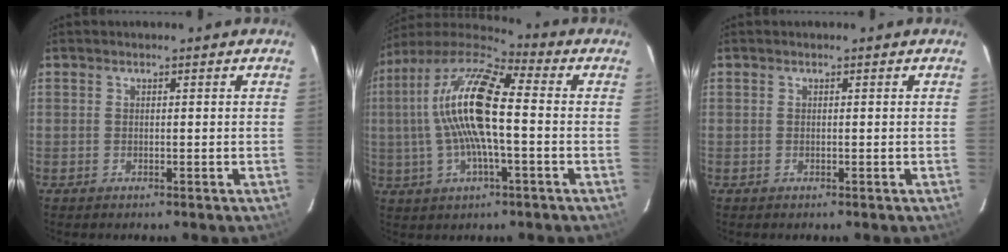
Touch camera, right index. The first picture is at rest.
{"total": 16.9, "force": [0.3, 4.4, 16.3], "torque": [-0.302, 0.011, -0.005]}
{"total": 0.0}